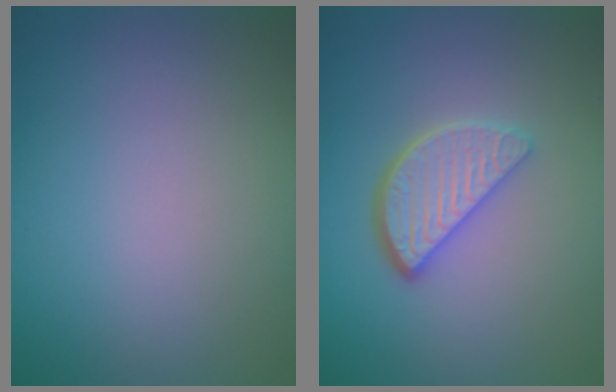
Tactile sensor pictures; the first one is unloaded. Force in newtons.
{"total": 4.0, "press": 3.2, "slide": 2.4}